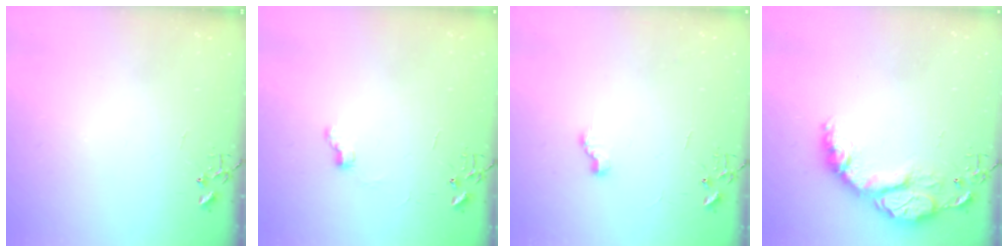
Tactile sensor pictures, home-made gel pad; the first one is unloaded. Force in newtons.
{"total": 6.6, "press": 6.6, "slide": 0.7}
{"total": 6.4, "press": 6.3, "slide": 0.6}
{"total": 16.7, "press": 16.7, "slide": 1.3}